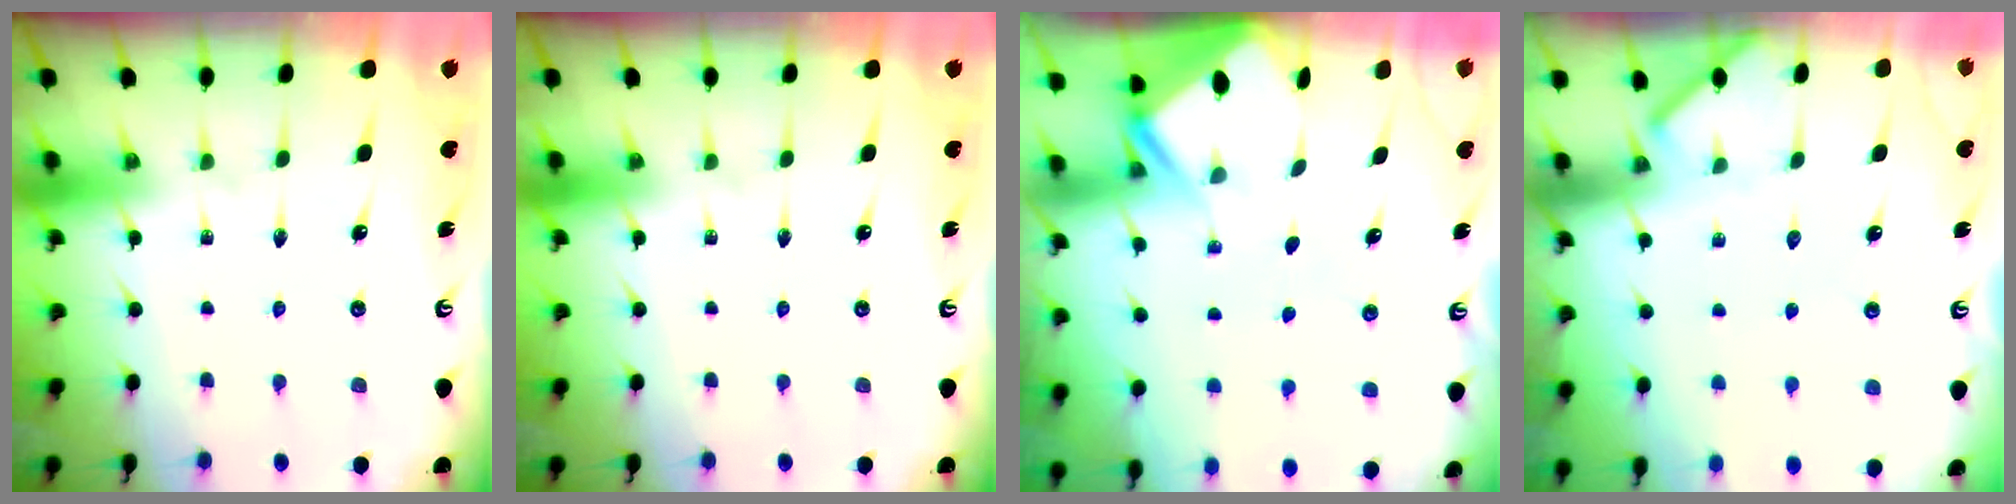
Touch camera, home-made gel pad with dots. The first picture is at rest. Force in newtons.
{"total": 0.0}
{"total": 3.1, "press": 3.1, "slide": 0.3}
{"total": 1.7, "press": 1.6, "slide": 0.1}